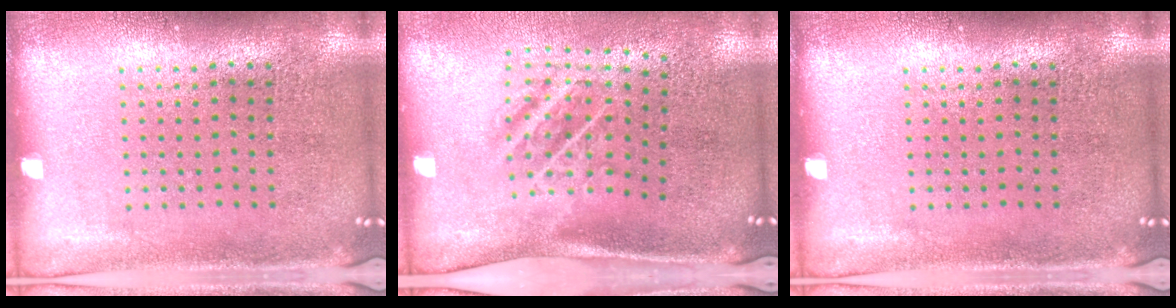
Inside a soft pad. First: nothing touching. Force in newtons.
{"total": 1.9, "press": 1.2, "slide": 1.5}
{"total": 0.0}